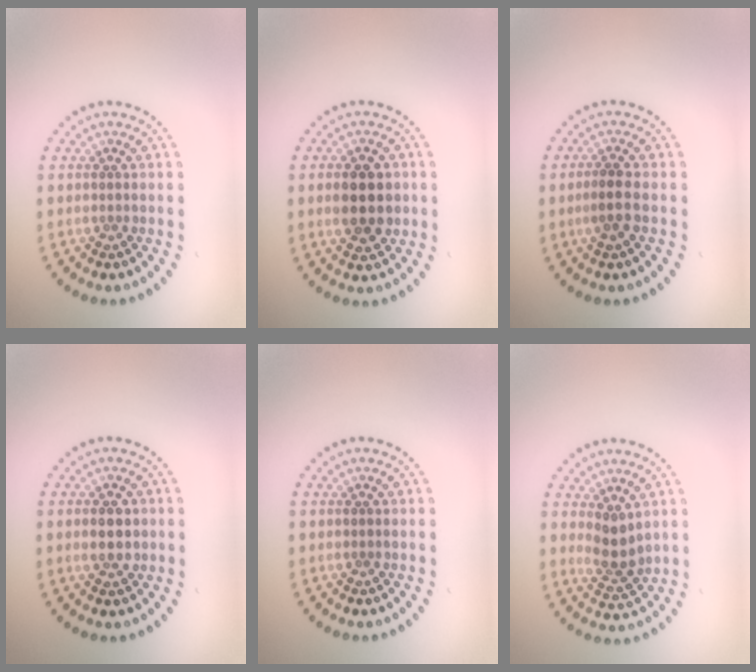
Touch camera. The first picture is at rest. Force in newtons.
{"total": 4.3, "press": 4.3, "slide": 0.1}
{"total": 2.0, "press": 1.9, "slide": 0.6}
{"total": 2.1, "press": 2.0, "slide": 0.2}
{"total": 0.0}
{"total": 2.8, "press": 2.5, "slide": 1.1}